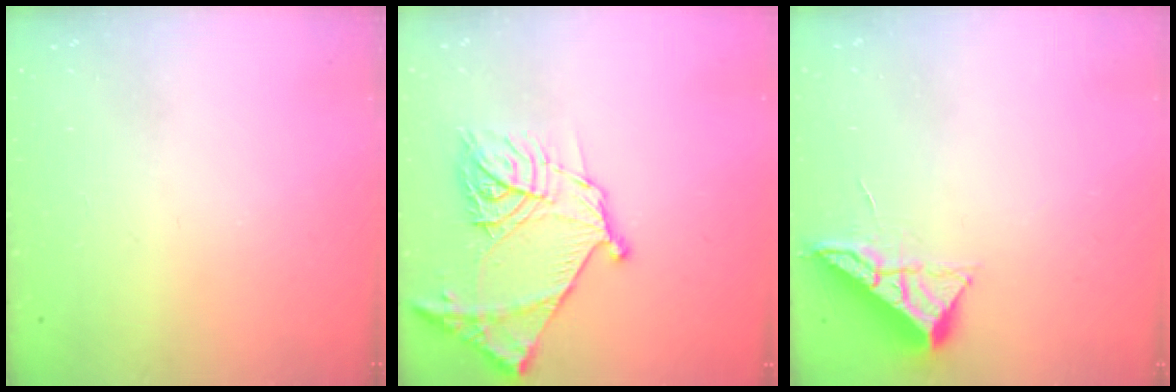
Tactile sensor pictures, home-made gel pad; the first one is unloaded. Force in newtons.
{"total": 19.4, "press": 19.3, "slide": 2.0}
{"total": 6.0, "press": 5.9, "slide": 0.6}